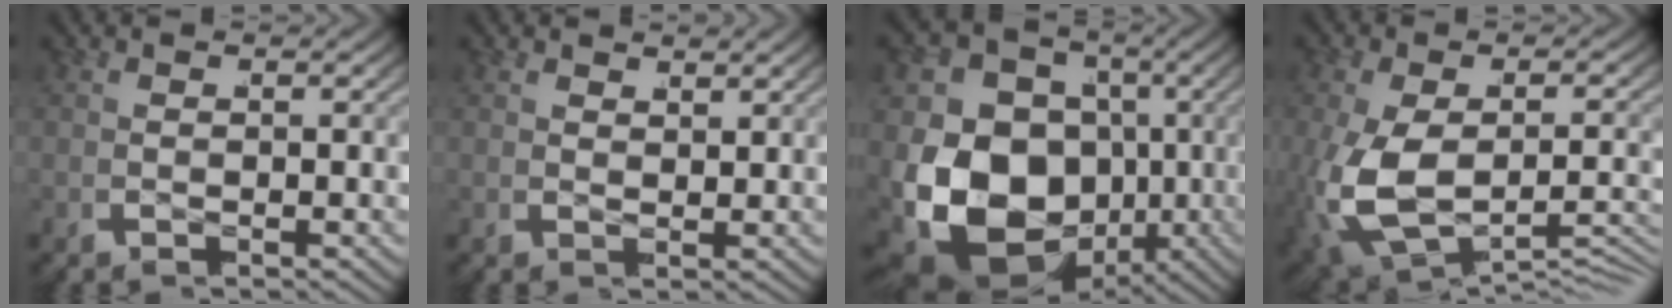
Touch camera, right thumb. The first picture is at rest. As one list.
[{"total": 1.3, "force": [1.3, 0.0, 0.2], "torque": [0.004, 0.003, 0.021]}, {"total": 22.6, "force": [-1.9, 17.5, 14.1], "torque": [-0.296, -0.055, -0.021]}, {"total": 8.0, "force": [-3.1, 5.1, 5.4], "torque": [-0.148, -0.020, -0.041]}]